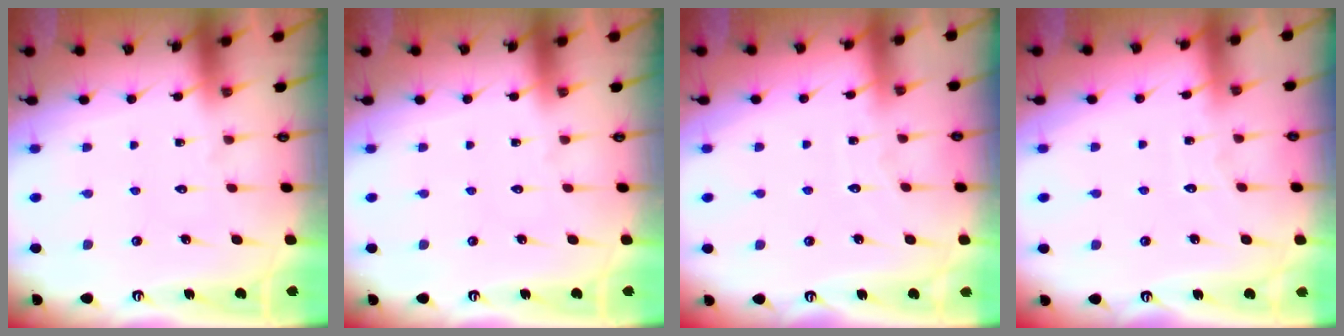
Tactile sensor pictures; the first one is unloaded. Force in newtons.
{"total": 0.0}
{"total": 2.8, "press": 2.8, "slide": 0.3}
{"total": 2.8, "press": 2.8, "slide": 0.3}